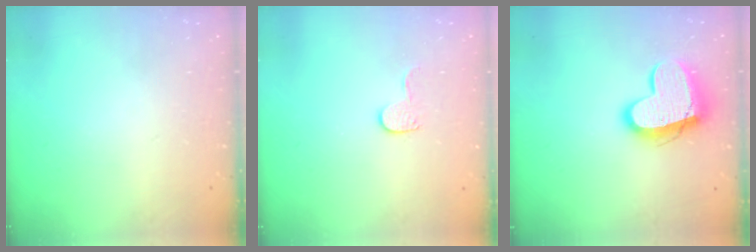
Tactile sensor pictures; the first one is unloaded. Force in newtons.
{"total": 6.7, "press": 6.7, "slide": 0.6}
{"total": 14.0, "press": 14.0, "slide": 0.6}